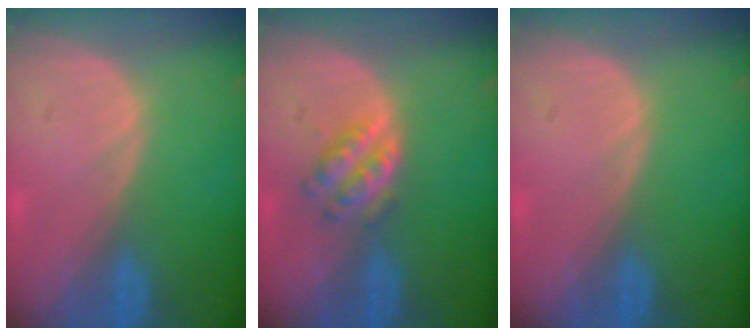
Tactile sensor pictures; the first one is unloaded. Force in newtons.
{"total": 4.2, "press": 4.2, "slide": 0.1}
{"total": 0.0}